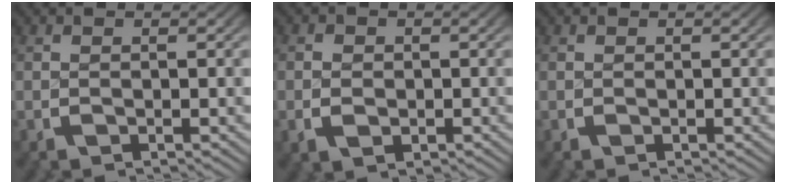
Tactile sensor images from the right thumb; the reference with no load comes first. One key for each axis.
{"total": 2.3, "fx": -0.6, "fy": 1.9, "fz": 1.1, "tx": -0.023, "ty": -0.012, "tz": -0.006}
{"total": 0.0}